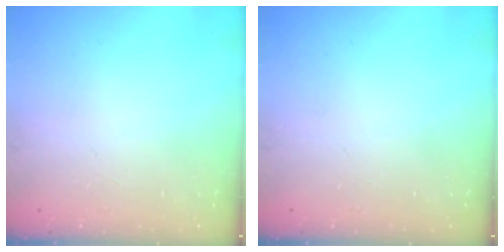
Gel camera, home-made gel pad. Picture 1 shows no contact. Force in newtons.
{"total": 0.0}